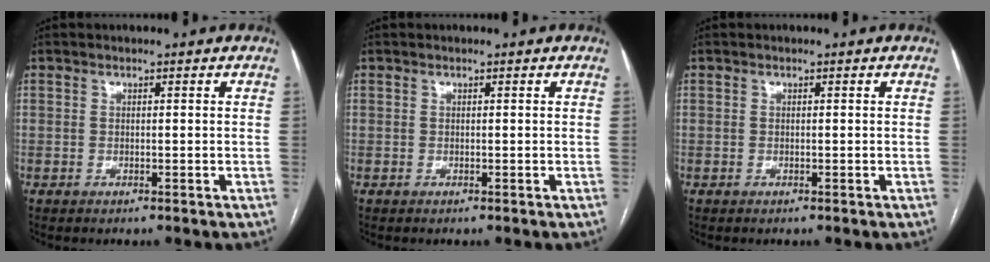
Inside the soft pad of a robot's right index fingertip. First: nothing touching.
{"total": 0.0}
{"total": 0.0}